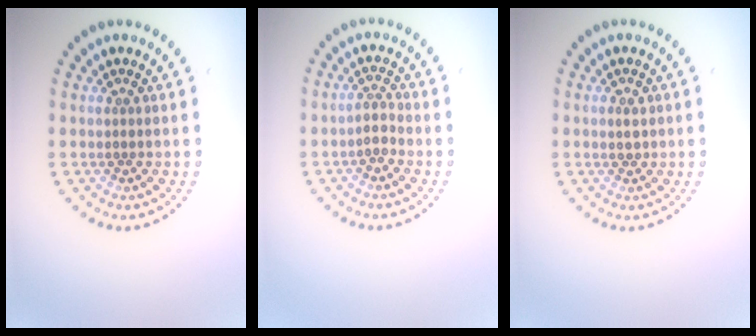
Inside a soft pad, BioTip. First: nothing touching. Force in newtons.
{"total": 1.5, "press": 1.1, "slide": 1.0}
{"total": 1.2, "press": 1.0, "slide": 0.6}